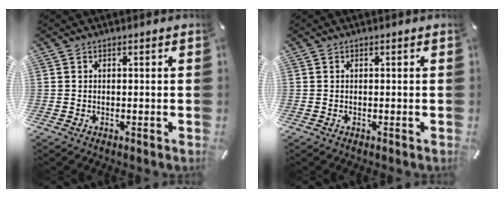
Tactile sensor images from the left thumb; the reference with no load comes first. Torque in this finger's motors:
{"motor_torque": [0.00, 0.00, 0.00, 0.00, 0.00]}